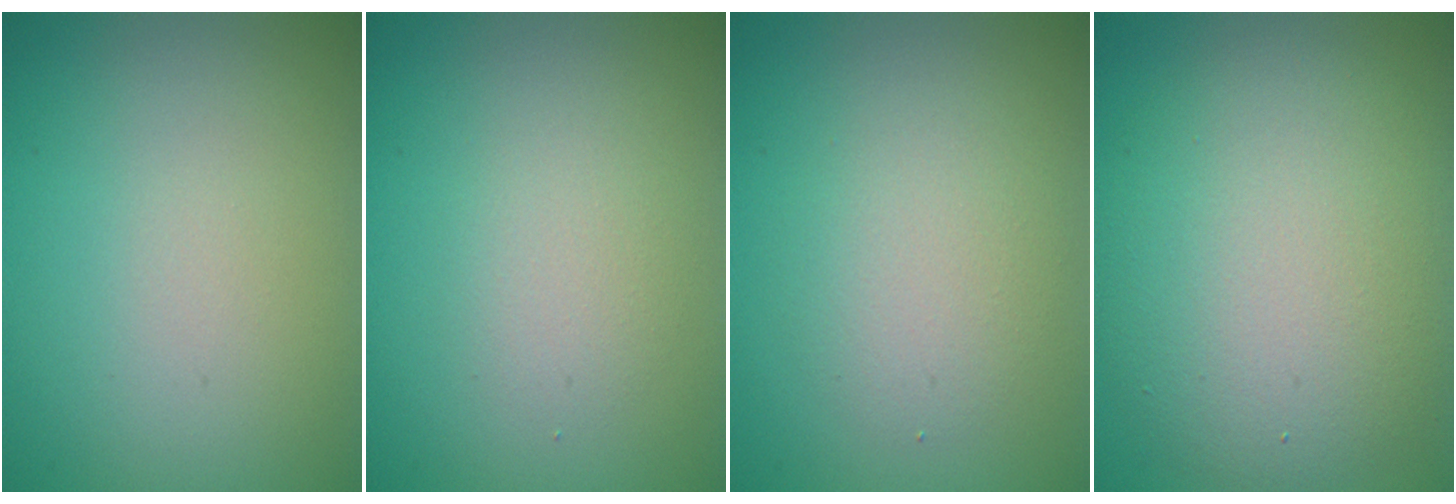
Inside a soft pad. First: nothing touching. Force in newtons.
{"total": 1.7, "press": 1.7, "slide": 0.1}
{"total": 2.8, "press": 2.8, "slide": 0.1}
{"total": 8.6, "press": 8.6, "slide": 0.3}